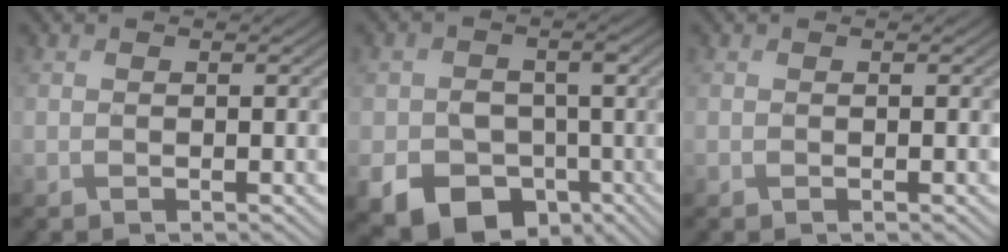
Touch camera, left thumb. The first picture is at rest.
{"total": 9.6, "force": [-3.9, 7.4, 4.6], "torque": [-0.078, -0.034, -0.071]}
{"total": 0.0}